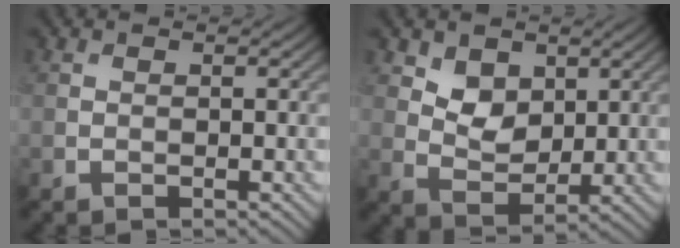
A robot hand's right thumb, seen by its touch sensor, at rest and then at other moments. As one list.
[{"total": 4.5, "force": [2.4, 3.1, 2.2], "torque": [-0.050, -0.014, 0.039]}]